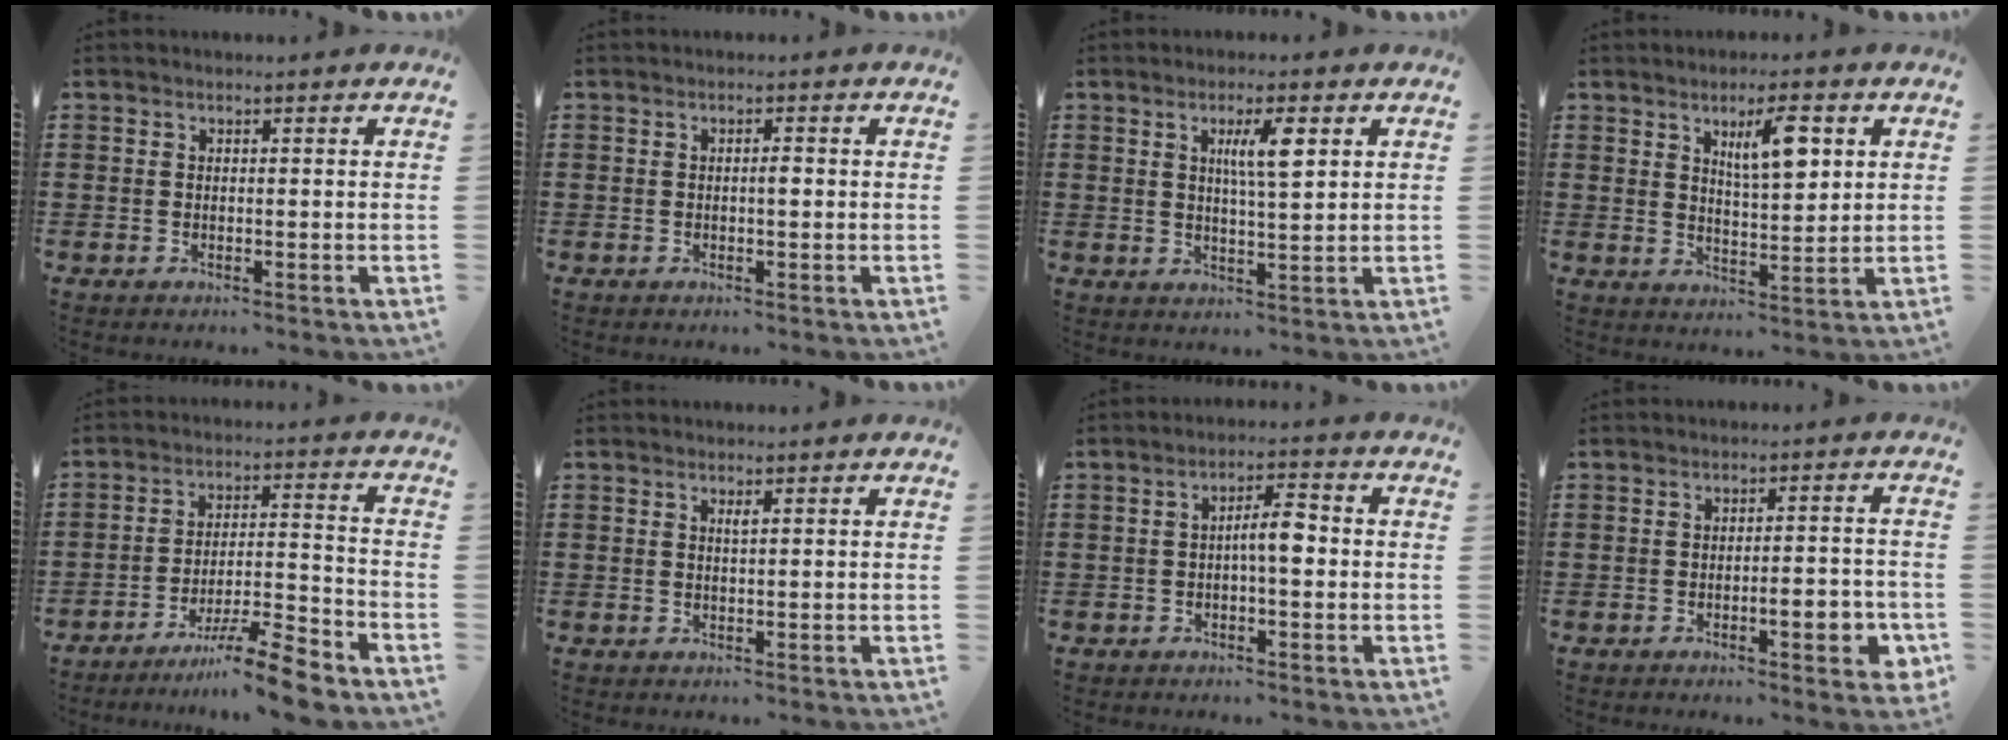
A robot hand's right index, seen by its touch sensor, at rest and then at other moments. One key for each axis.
{"total": 1.1, "fx": -0.1, "fy": 0.3, "fz": 1.1, "tx": -0.021, "ty": -0.002, "tz": -0.001}
{"total": 5.1, "fx": 1.8, "fy": 1.0, "fz": 4.7, "tx": -0.089, "ty": 0.005, "tz": 0.025}
{"total": 6.9, "fx": 2.9, "fy": 2.1, "fz": 5.9, "tx": -0.098, "ty": 0.000, "tz": 0.042}
{"total": 9.7, "fx": -7.9, "fy": 0.5, "fz": 5.6, "tx": -0.087, "ty": 0.019, "tz": -0.149}
{"total": 0.6, "fx": 0.3, "fy": 0.0, "fz": 0.5, "tx": -0.010, "ty": -0.001, "tz": 0.007}
{"total": 4.5, "fx": -0.4, "fy": 1.1, "fz": 4.3, "tx": -0.077, "ty": 0.008, "tz": -0.010}
{"total": 4.6, "fx": -1.7, "fy": 1.2, "fz": 4.1, "tx": -0.056, "ty": -0.002, "tz": -0.031}